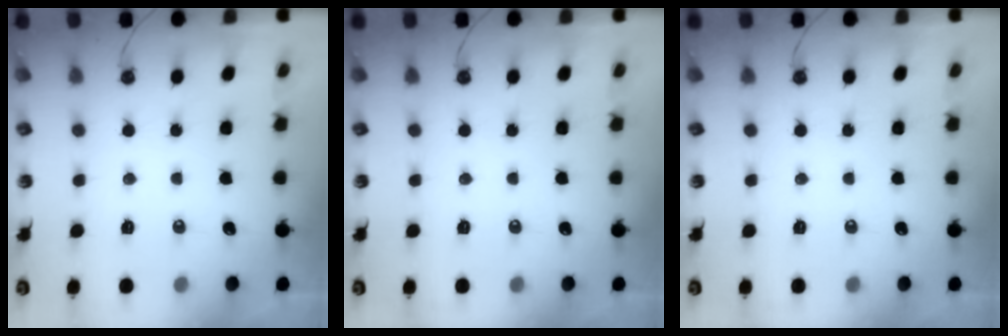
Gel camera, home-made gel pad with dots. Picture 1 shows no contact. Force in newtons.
{"total": 0.0}
{"total": 0.0}